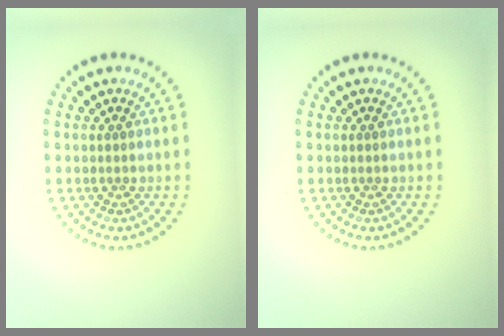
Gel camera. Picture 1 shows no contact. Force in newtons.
{"total": 0.0}